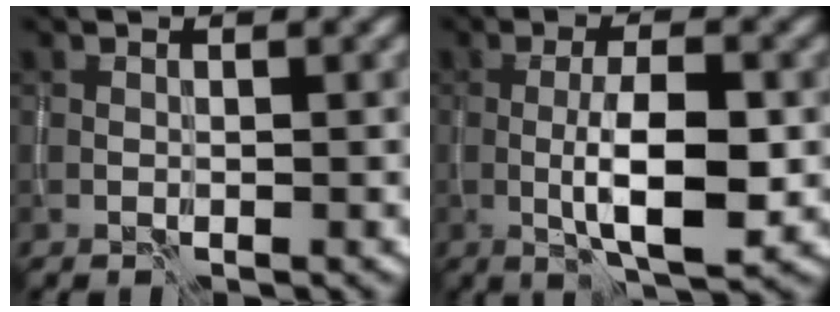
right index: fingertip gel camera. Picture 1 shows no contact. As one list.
[{"total": 6.3, "force": [-0.8, 1.7, 6.0], "torque": [-0.106, -0.004, -0.013]}]